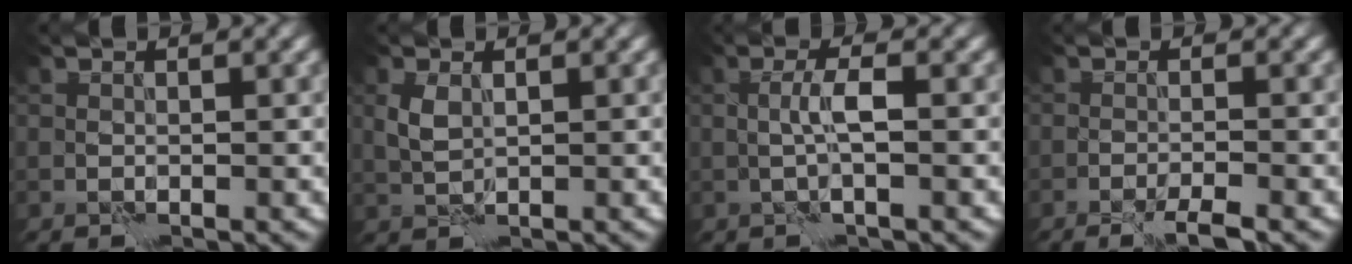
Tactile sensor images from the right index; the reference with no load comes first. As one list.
[{"total": 1.5, "force": [0.6, 0.8, 1.1], "torque": [-0.029, 0.002, 0.015]}, {"total": 1.8, "force": [0.1, -0.1, 1.8], "torque": [-0.034, 0.007, -0.001]}, {"total": 2.6, "force": [-2.0, 0.0, 1.6], "torque": [-0.027, 0.001, -0.039]}]